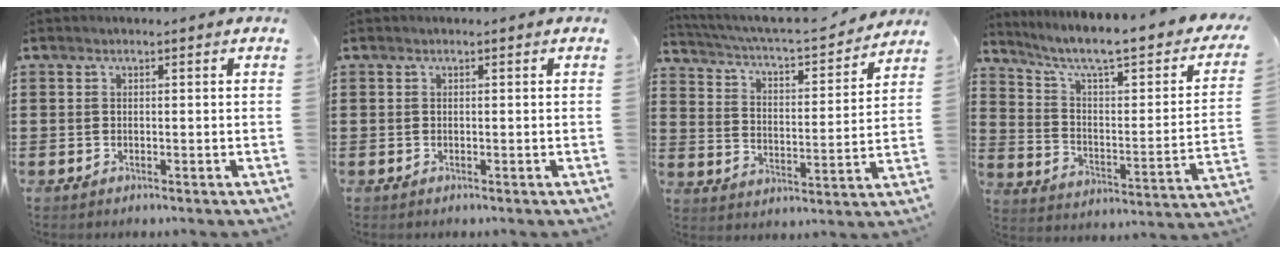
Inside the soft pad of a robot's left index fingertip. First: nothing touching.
{"total": 0.0}
{"total": 4.2, "force": [3.8, 0.0, 1.6], "torque": [-0.053, -0.036, 0.054]}
{"total": 7.2, "force": [5.2, 1.0, 4.9], "torque": [-0.110, -0.042, 0.077]}